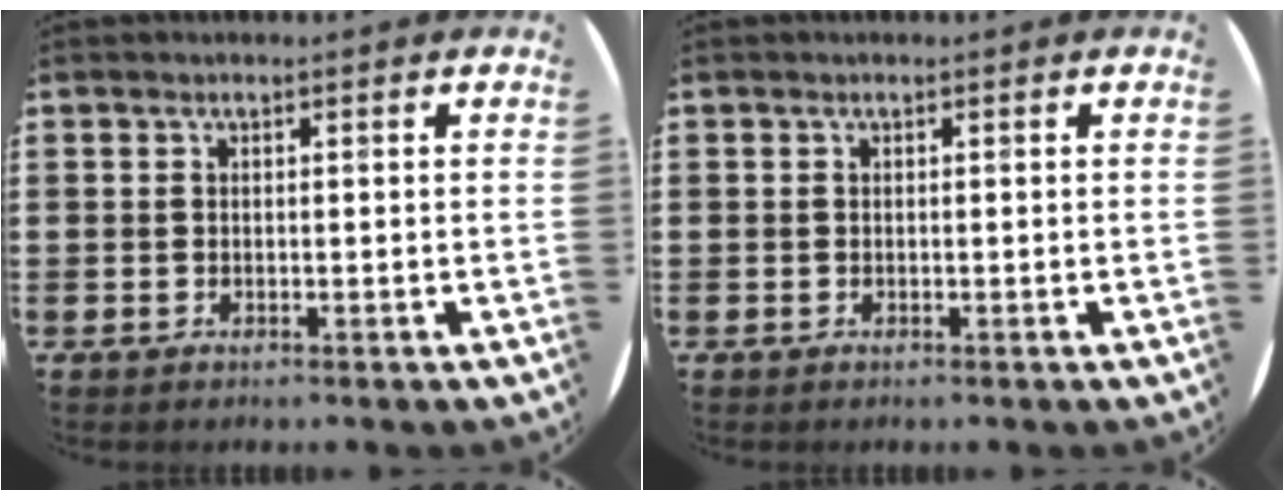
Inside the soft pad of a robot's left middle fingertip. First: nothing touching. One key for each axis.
{"total": 0.0}